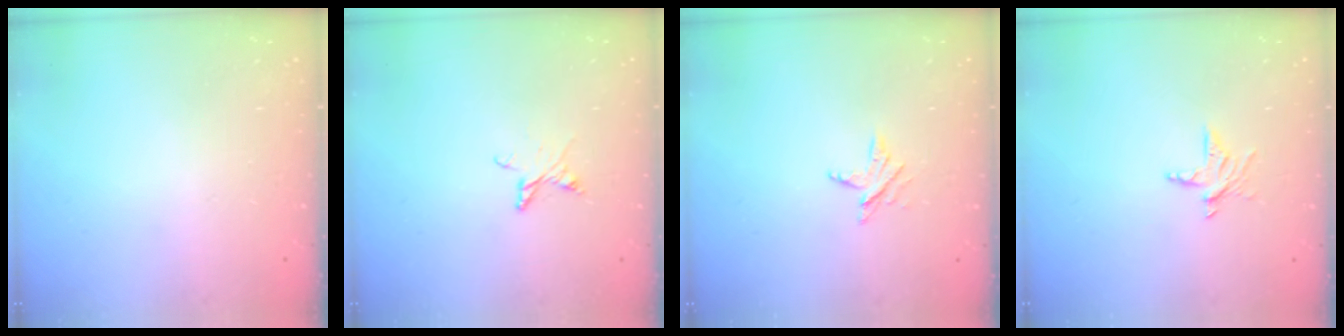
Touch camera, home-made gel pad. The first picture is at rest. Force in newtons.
{"total": 4.5, "press": 4.4, "slide": 0.4}
{"total": 3.8, "press": 3.8, "slide": 0.5}
{"total": 5.3, "press": 5.2, "slide": 0.4}